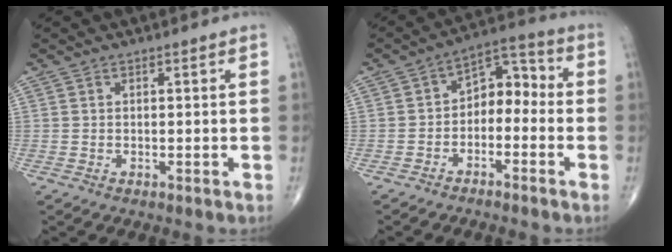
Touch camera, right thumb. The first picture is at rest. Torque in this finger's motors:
{"motor_torque": [-0.40, 0.11, 0.37, -0.01, 0.02]}